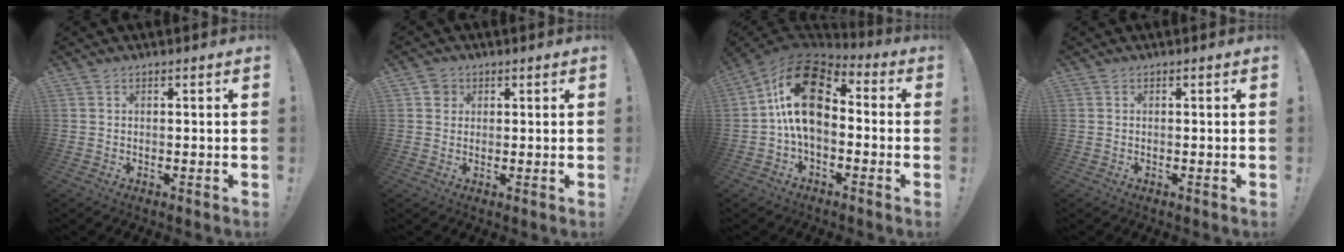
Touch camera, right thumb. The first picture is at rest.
{"total": 1.2, "force": [1.0, 0.6, 0.1], "torque": [0.007, -0.004, 0.018]}
{"total": 19.0, "force": [2.6, 11.7, 14.8], "torque": [-0.270, 0.010, 0.047]}
{"total": 0.0}